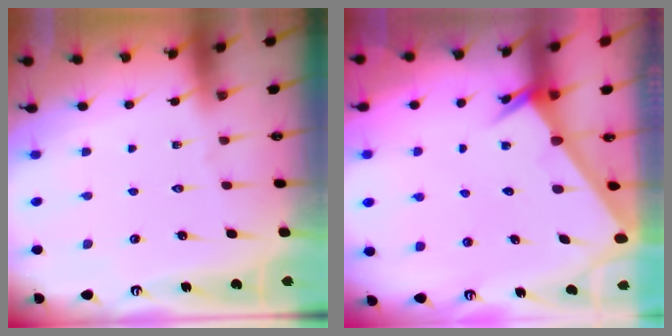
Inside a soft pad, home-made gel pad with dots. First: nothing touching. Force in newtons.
{"total": 2.5, "press": 2.5, "slide": 0.1}